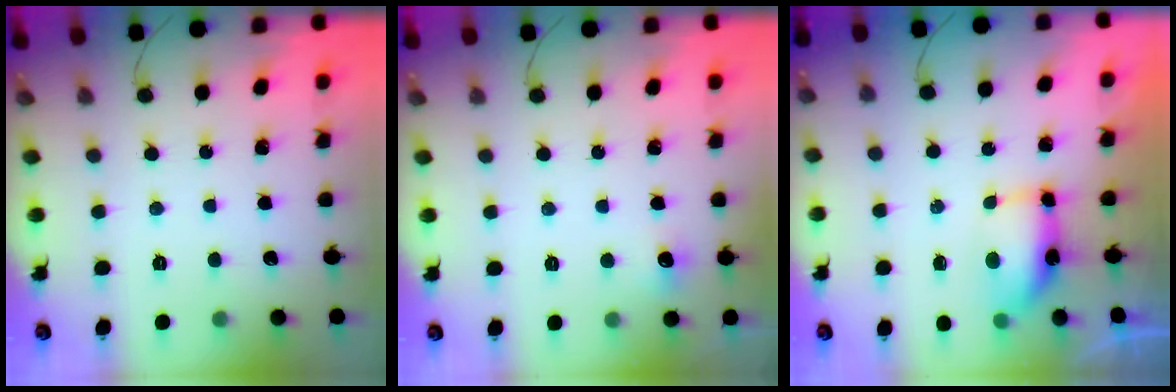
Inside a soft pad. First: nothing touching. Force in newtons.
{"total": 4.2, "press": 3.9, "slide": 1.7}
{"total": 6.7, "press": 6.6, "slide": 0.5}